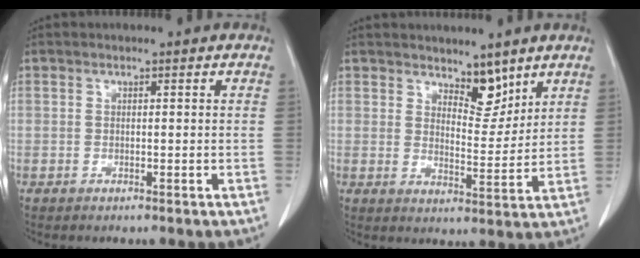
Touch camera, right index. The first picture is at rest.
{"total": 5.3, "force": [4.1, 2.1, 2.6], "torque": [-0.034, -0.010, 0.071]}